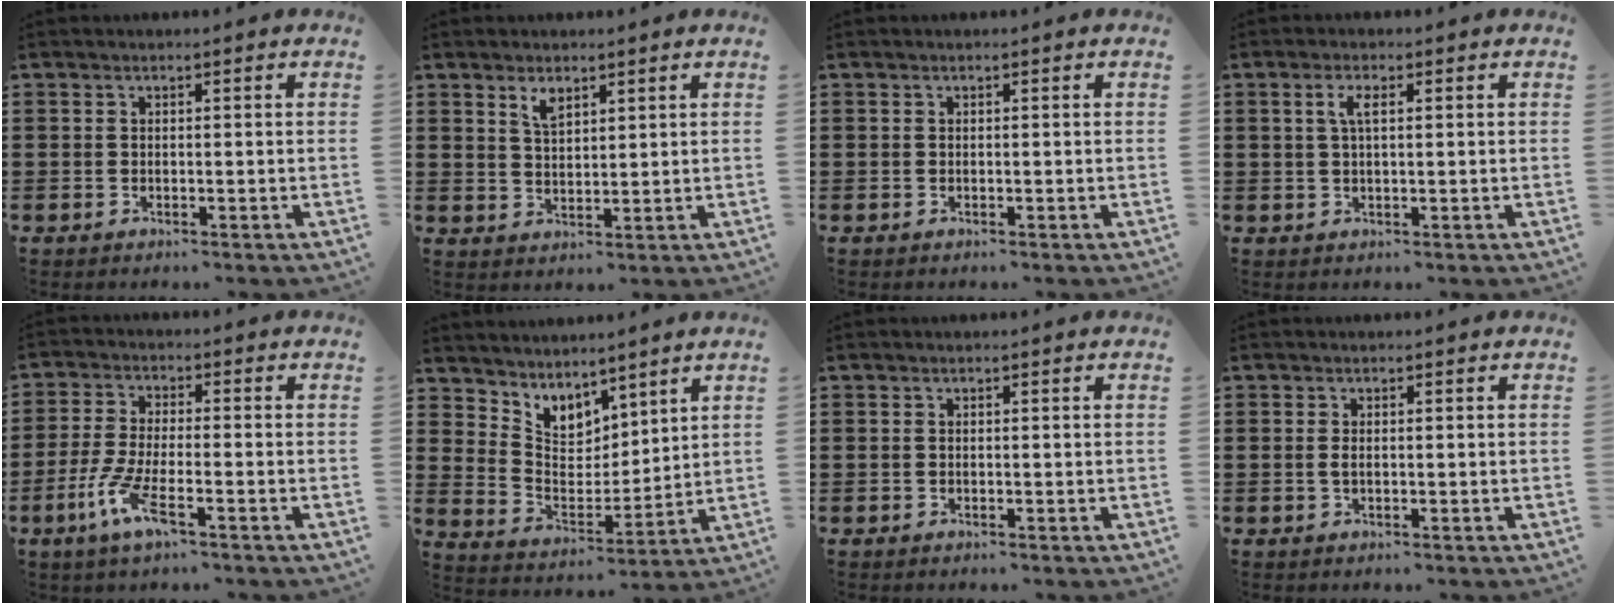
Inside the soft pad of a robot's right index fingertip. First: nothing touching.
{"total": 2.8, "force": [2.1, 1.1, 1.5], "torque": [-0.034, 0.004, 0.038]}
{"total": 0.0}
{"total": 2.7, "force": [0.8, 0.9, 2.4], "torque": [-0.050, 0.008, 0.011]}
{"total": 6.5, "force": [-3.3, 1.3, 5.4], "torque": [-0.128, -0.016, -0.066]}
{"total": 5.1, "force": [4.6, 2.2, 0.0], "torque": [-0.031, -0.037, 0.084]}
{"total": 0.0}
{"total": 0.9, "force": [0.0, 0.2, 0.9], "torque": [-0.020, -0.003, 0.000]}